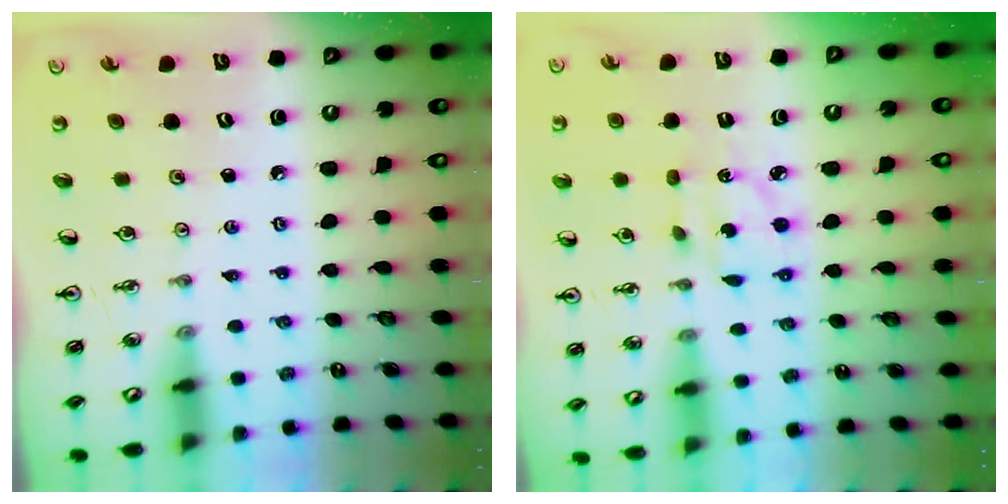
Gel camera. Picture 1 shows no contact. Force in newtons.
{"total": 4.6, "press": 4.6, "slide": 0.3}